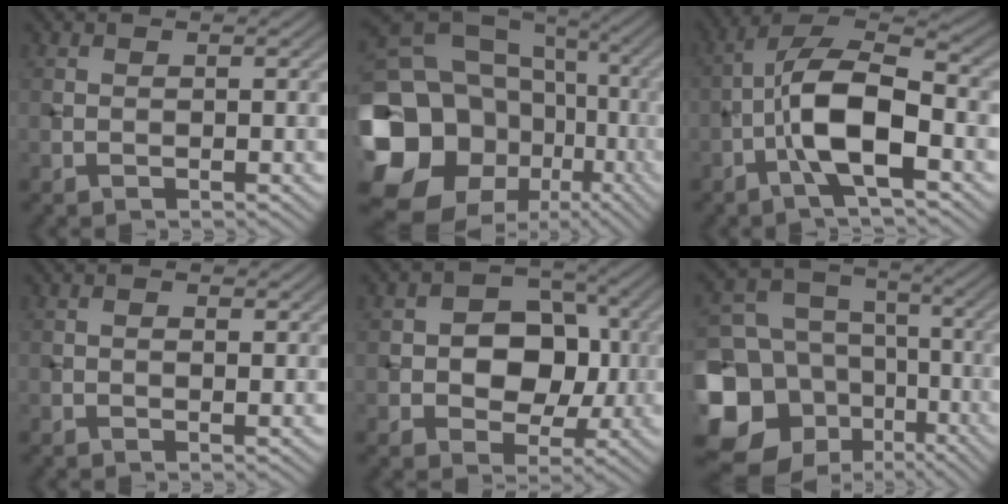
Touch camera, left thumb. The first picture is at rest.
{"total": 20.8, "force": [-4.8, 17.7, 10.0], "torque": [-0.238, -0.034, -0.080]}
{"total": 9.5, "force": [-2.9, 3.3, 8.5], "torque": [-0.156, 0.018, -0.058]}
{"total": 0.9, "force": [0.2, 0.4, 0.8], "torque": [-0.011, -0.001, 0.003]}
{"total": 8.1, "force": [-0.2, 6.2, 5.1], "torque": [-0.072, 0.005, -0.015]}
{"total": 16.2, "force": [-5.2, 13.6, 7.1], "torque": [-0.225, -0.027, -0.087]}